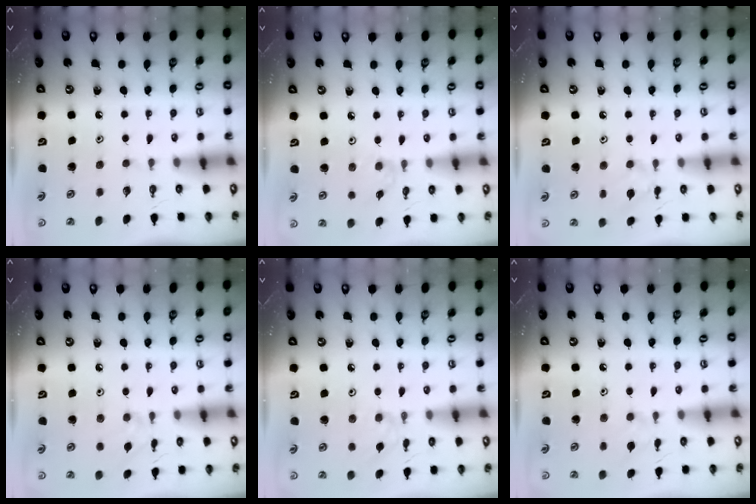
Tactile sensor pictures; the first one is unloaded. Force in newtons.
{"total": 2.2, "press": 2.2, "slide": 0.4}
{"total": 5.9, "press": 5.8, "slide": 0.8}
{"total": 1.8, "press": 1.7, "slide": 0.5}
{"total": 1.3, "press": 1.2, "slide": 0.4}
{"total": 7.5, "press": 7.5, "slide": 0.8}